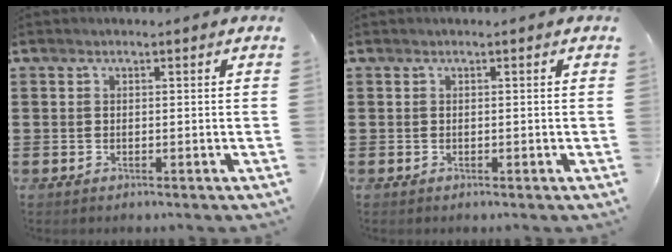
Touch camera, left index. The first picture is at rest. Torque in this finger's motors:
{"motor_torque": [-0.03, -0.05, 0.04, -0.01]}